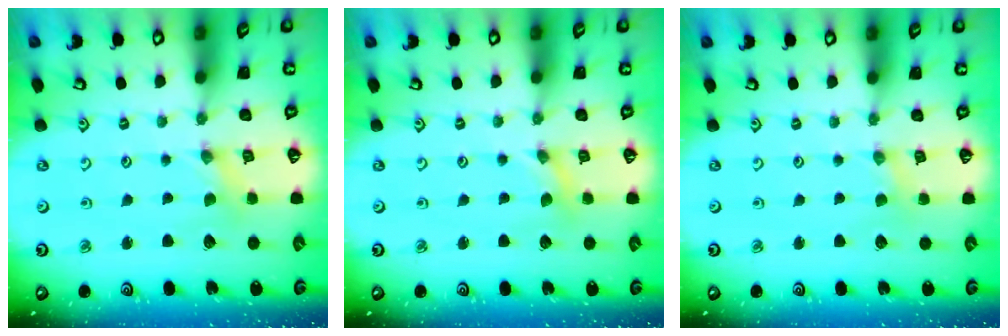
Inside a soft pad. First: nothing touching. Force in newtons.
{"total": 0.0}
{"total": 0.0}